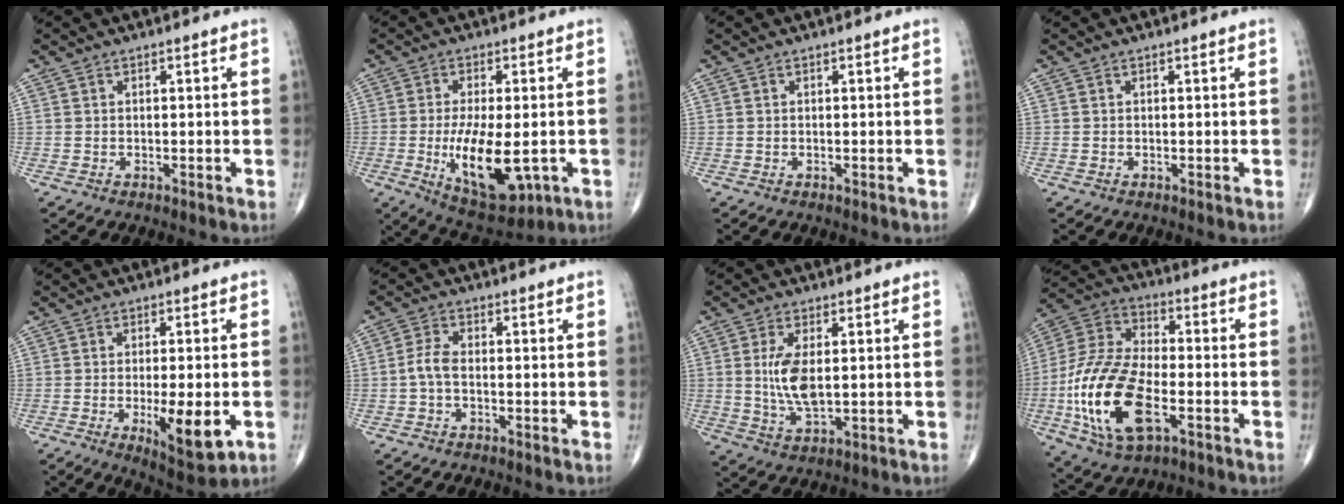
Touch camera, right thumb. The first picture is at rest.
{"total": 13.9, "force": [-2.9, 5.8, 12.3], "torque": [-0.199, -0.016, -0.031]}
{"total": 0.0}
{"total": 0.0}
{"total": 10.3, "force": [-2.7, 3.2, 9.5], "torque": [-0.133, -0.015, -0.033]}
{"total": 3.3, "force": [-0.8, 1.6, 2.7], "torque": [-0.061, 0.009, -0.022]}
{"total": 7.5, "force": [0.9, 3.2, 6.8], "torque": [-0.138, -0.014, 0.022]}
{"total": 20.7, "force": [-5.9, 10.2, 17.0], "torque": [-0.350, 0.017, -0.106]}